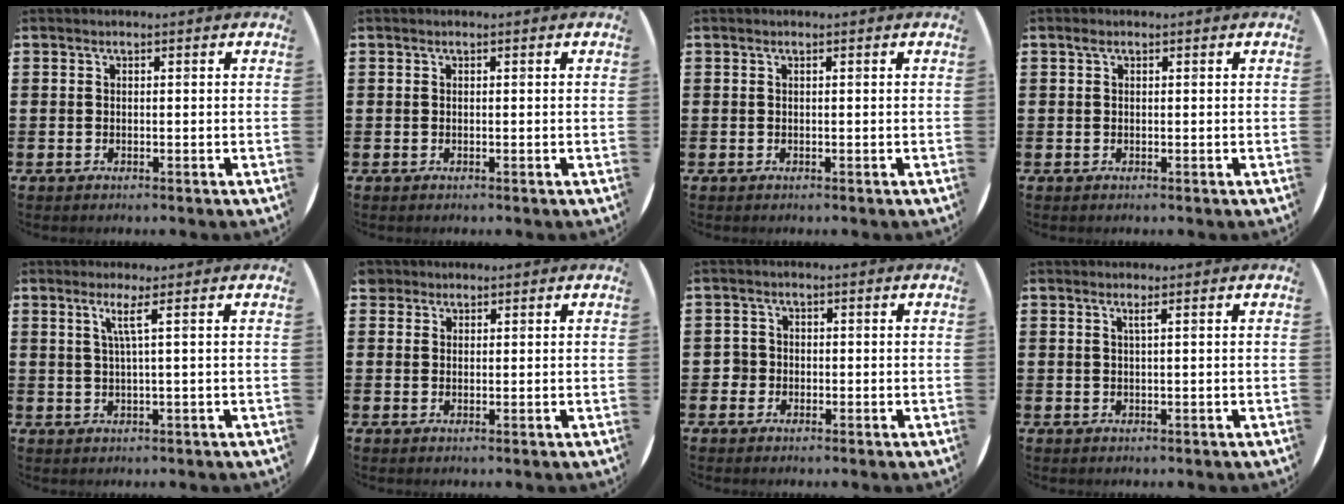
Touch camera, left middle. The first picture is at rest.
{"total": 0.0}
{"total": 0.0}
{"total": 0.6, "force": [0.3, 0.4, 0.3], "torque": [-0.005, 0.004, 0.006]}
{"total": 2.8, "force": [1.2, -0.5, 2.5], "torque": [-0.051, -0.006, 0.017]}
{"total": 1.5, "force": [1.3, 0.8, 0.0], "torque": [0.005, 0.002, 0.025]}
{"total": 1.4, "force": [-0.2, 1.3, 0.1], "torque": [-0.005, 0.007, -0.008]}
{"total": 1.0, "force": [0.4, -0.2, 0.9], "torque": [-0.014, -0.003, 0.006]}